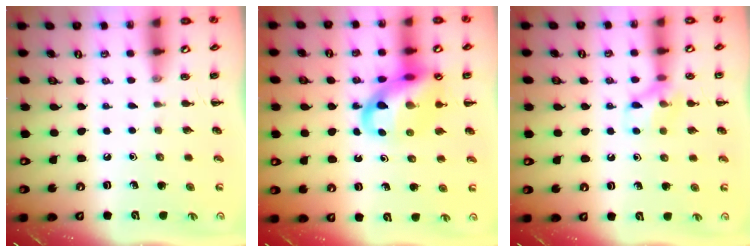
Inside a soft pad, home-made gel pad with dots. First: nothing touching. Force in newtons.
{"total": 15.2, "press": 14.8, "slide": 3.0}
{"total": 9.6, "press": 9.5, "slide": 1.2}